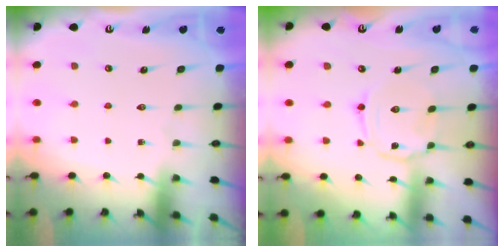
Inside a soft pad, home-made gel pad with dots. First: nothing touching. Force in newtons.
{"total": 3.4, "press": 3.3, "slide": 0.5}